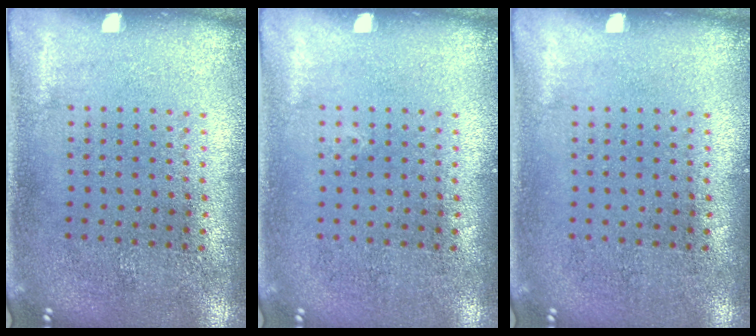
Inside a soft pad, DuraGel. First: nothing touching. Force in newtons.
{"total": 0.0}
{"total": 0.0}